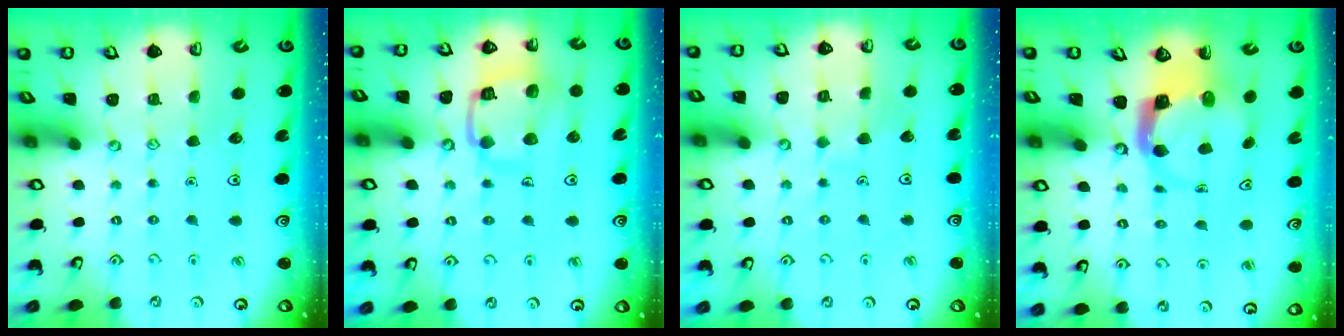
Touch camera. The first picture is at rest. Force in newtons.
{"total": 13.2, "press": 13.2, "slide": 1.4}
{"total": 4.6, "press": 4.6, "slide": 0.3}
{"total": 3.8, "press": 3.8, "slide": 0.6}